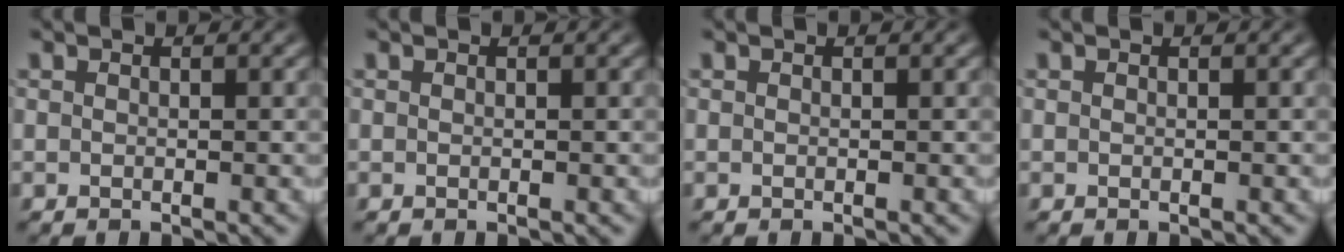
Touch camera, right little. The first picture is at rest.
{"total": 0.0}
{"total": 0.0}
{"total": 0.0}